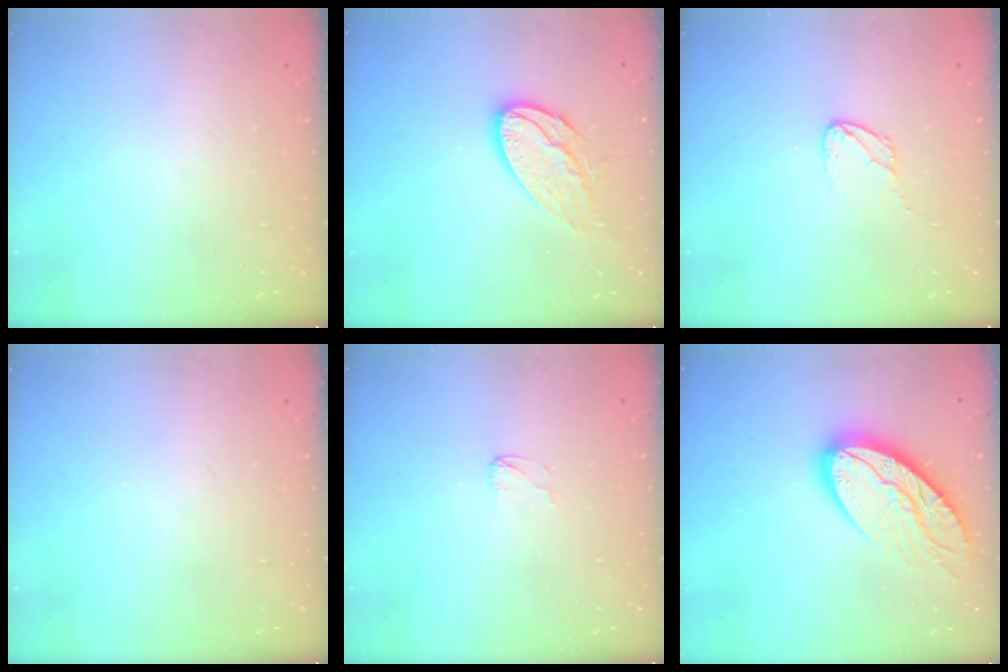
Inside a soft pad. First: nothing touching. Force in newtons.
{"total": 12.8, "press": 12.8, "slide": 0.9}
{"total": 5.2, "press": 5.2, "slide": 0.4}
{"total": 0.0}
{"total": 2.9, "press": 2.9, "slide": 0.2}
{"total": 15.7, "press": 15.7, "slide": 1.0}